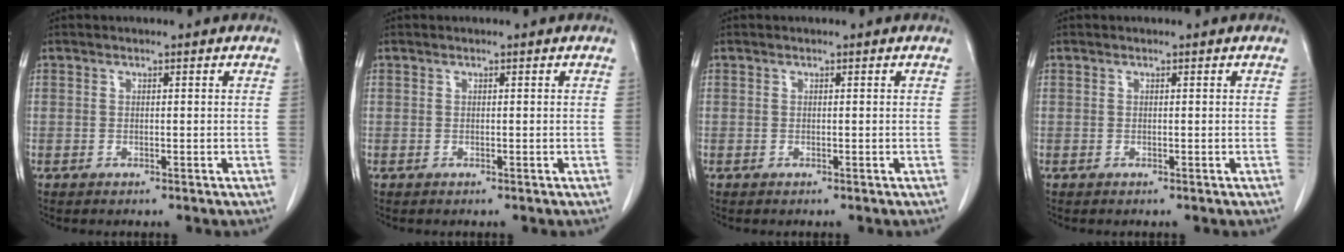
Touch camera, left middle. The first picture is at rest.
{"total": 0.0}
{"total": 0.0}
{"total": 0.0}